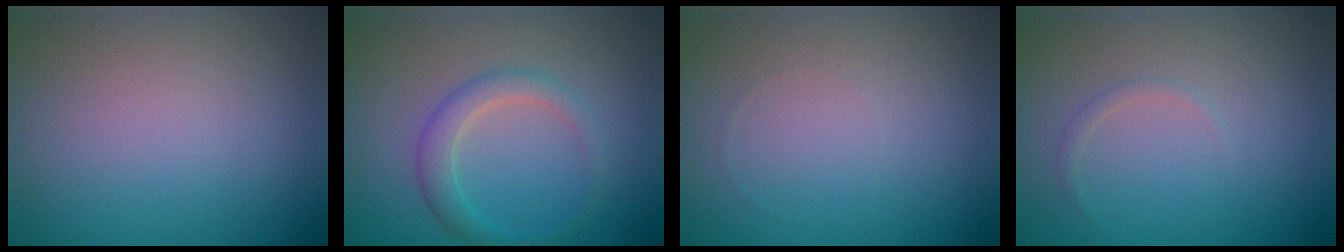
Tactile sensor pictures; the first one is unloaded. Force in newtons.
{"total": 2.4, "press": 2.4, "slide": 0.1}
{"total": 0.0}
{"total": 0.6, "press": 0.6, "slide": 0.0}